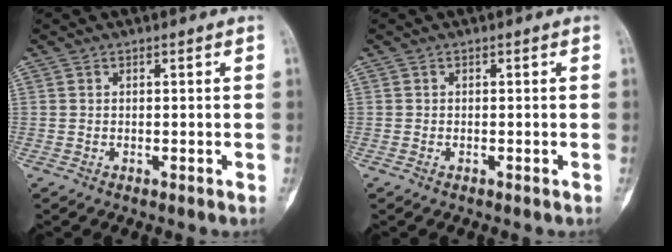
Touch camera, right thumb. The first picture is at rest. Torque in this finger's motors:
{"motor_torque": [-0.26, -0.03, -0.16, -0.01, -0.02]}